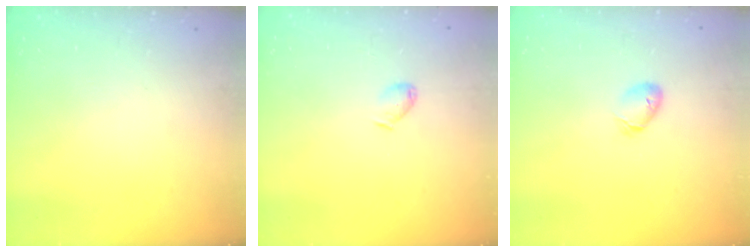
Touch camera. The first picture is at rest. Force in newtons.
{"total": 3.9, "press": 3.8, "slide": 0.7}
{"total": 5.5, "press": 5.4, "slide": 1.0}